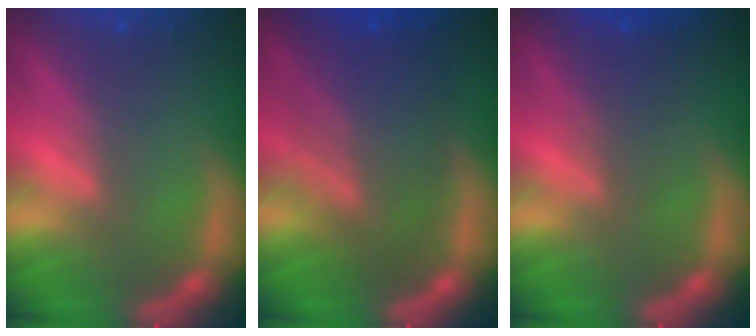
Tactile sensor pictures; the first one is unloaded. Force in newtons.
{"total": 8.5}
{"total": 2.5}